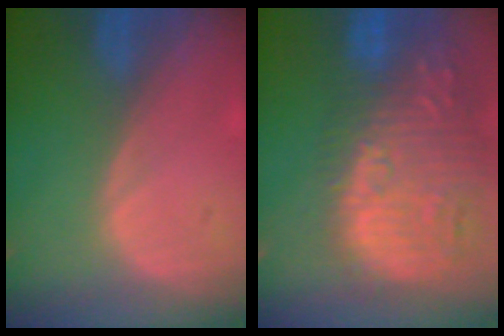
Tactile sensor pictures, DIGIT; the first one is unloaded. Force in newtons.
{"total": 15.5, "press": 13.1, "slide": 8.3}